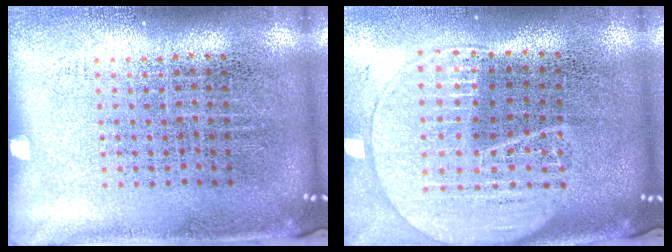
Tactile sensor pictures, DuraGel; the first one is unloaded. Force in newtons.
{"total": 2.0, "press": 1.8, "slide": 0.9}